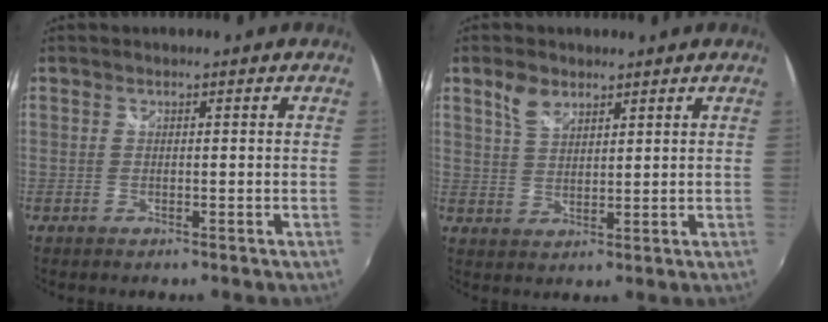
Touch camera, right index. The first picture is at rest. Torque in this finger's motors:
{"motor_torque": [0.24, 0.21, 0.07, 0.04]}